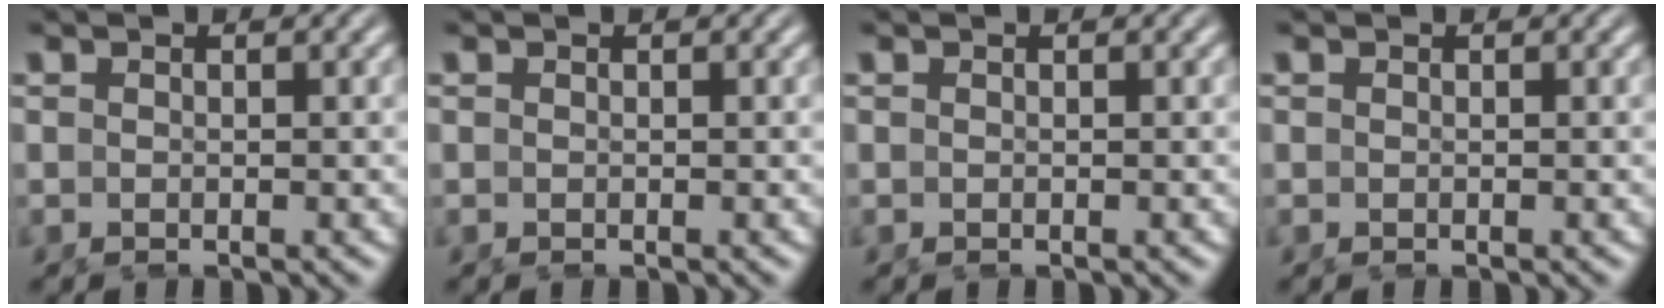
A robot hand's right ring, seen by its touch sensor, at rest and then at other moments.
{"total": 0.0}
{"total": 0.0}
{"total": 0.0}